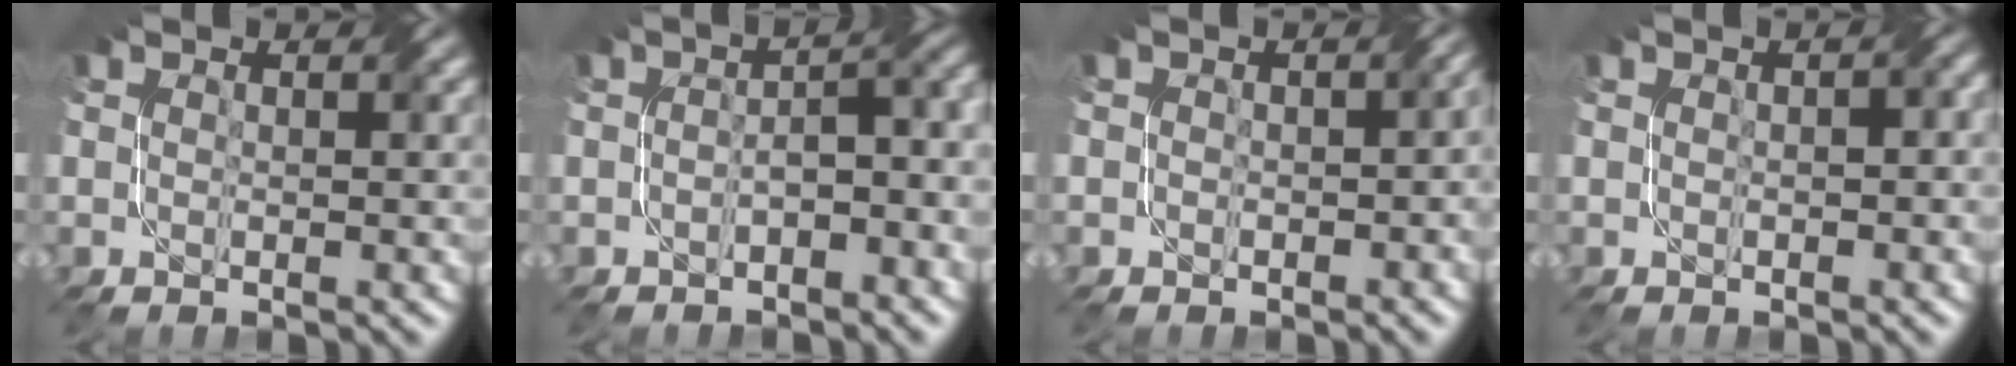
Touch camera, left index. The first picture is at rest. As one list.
[{"total": 4.4, "force": [-1.3, 1.6, 3.8], "torque": [-0.051, 0.011, -0.022]}, {"total": 3.0, "force": [0.0, 2.0, 2.2], "torque": [-0.013, -0.003, 0.000]}, {"total": 2.2, "force": [0.5, 0.9, 2.0], "torque": [-0.028, 0.006, 0.007]}]